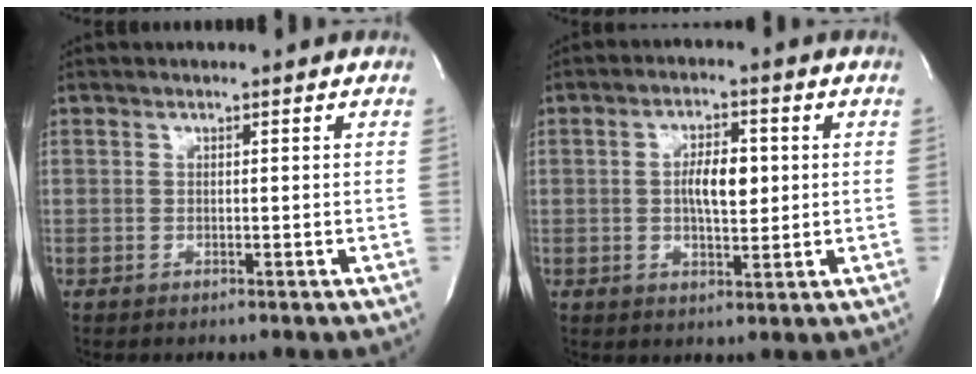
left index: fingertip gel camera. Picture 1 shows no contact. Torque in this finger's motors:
{"motor_torque": [0.36, 0.31, 0.10, 0.09]}